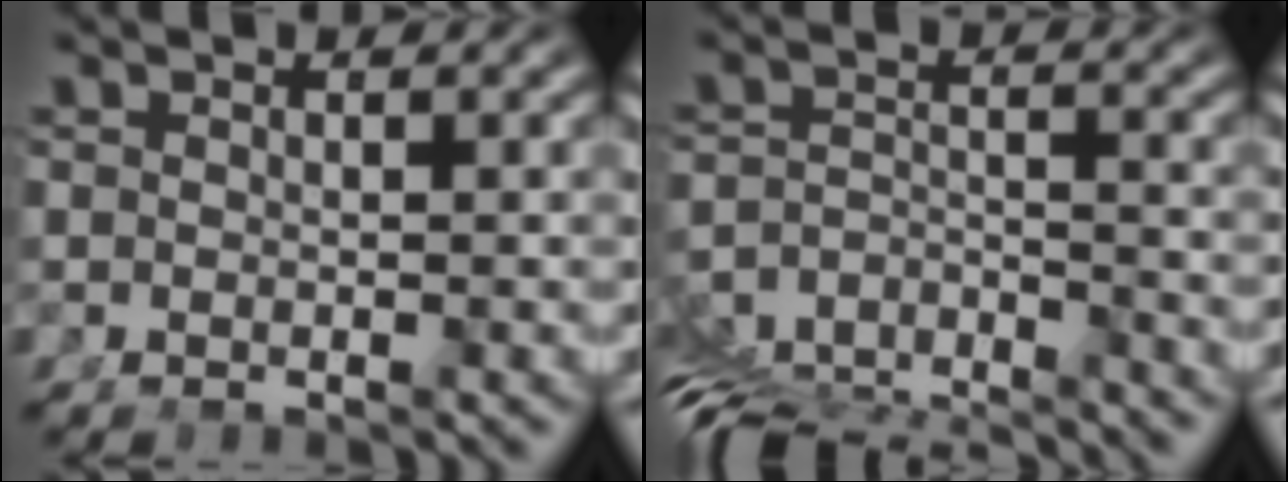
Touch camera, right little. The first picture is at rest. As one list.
[{"total": 7.5, "force": [-5.3, 3.4, 4.1], "torque": [-0.074, -0.043, -0.073]}]